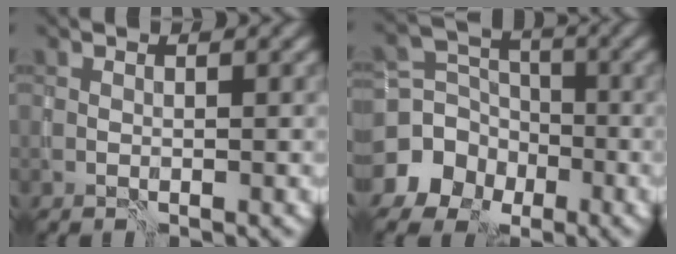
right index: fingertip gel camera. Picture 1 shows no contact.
{"total": 6.5, "force": [-3.3, 5.5, 1.4], "torque": [-0.011, 0.004, -0.080]}